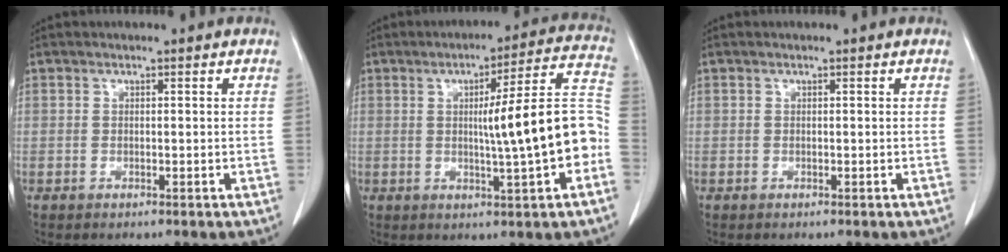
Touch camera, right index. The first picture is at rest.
{"total": 13.7, "force": [-2.0, -0.1, 13.6], "torque": [-0.183, 0.021, -0.029]}
{"total": 0.0}